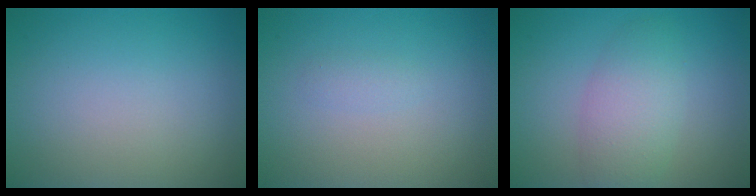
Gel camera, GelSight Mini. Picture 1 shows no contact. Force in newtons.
{"total": 0.8, "press": 0.8, "slide": 0.0}
{"total": 3.8, "press": 3.8, "slide": 0.1}